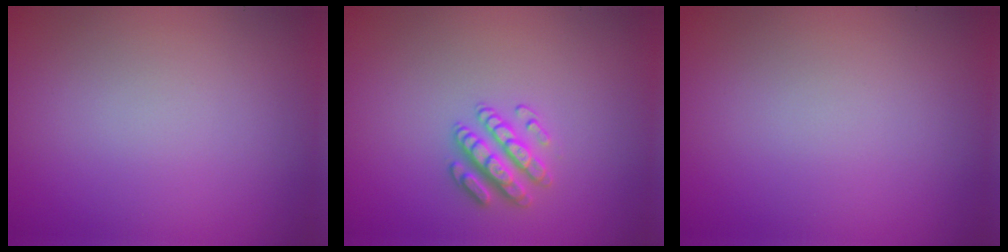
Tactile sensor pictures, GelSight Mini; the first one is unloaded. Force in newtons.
{"total": 2.6, "press": 2.6, "slide": 0.6}
{"total": 0.0}